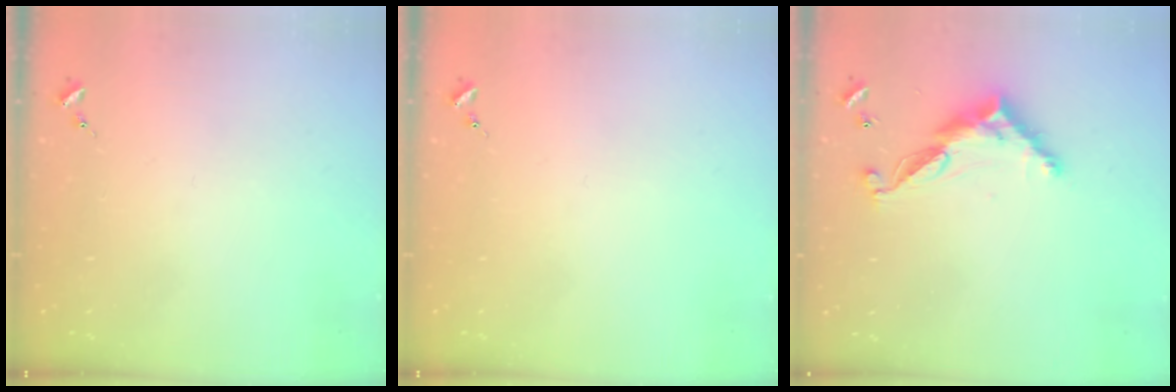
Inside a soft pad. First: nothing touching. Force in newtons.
{"total": 0.0}
{"total": 11.3, "press": 11.3, "slide": 0.3}